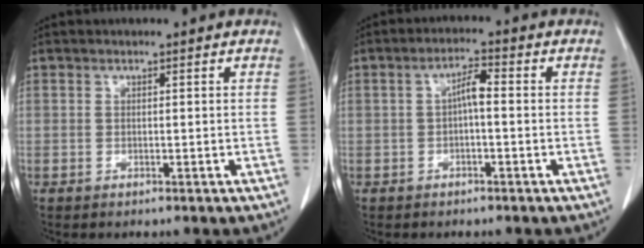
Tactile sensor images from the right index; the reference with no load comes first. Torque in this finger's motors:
{"motor_torque": [0.43, -0.21, 0.28, 0.07]}